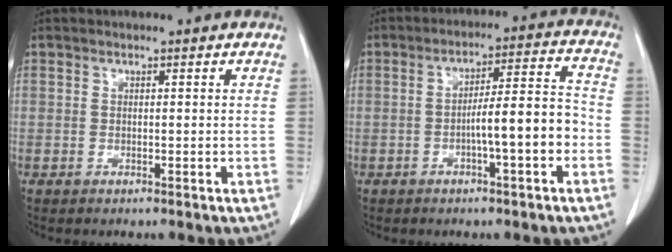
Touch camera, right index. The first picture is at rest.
{"total": 8.7, "force": [-2.6, 0.7, 8.3], "torque": [-0.130, 0.023, -0.039]}